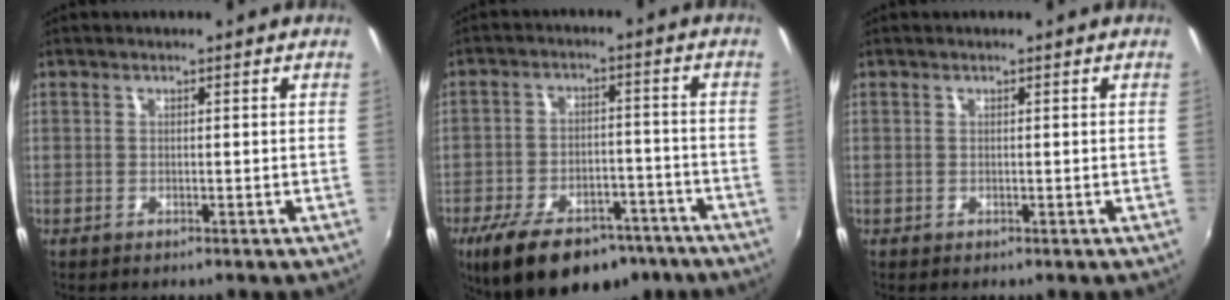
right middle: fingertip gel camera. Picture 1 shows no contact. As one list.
[{"total": 18.7, "force": [-13.0, 8.7, 10.3], "torque": [-0.203, -0.015, -0.186]}, {"total": 0.0}]